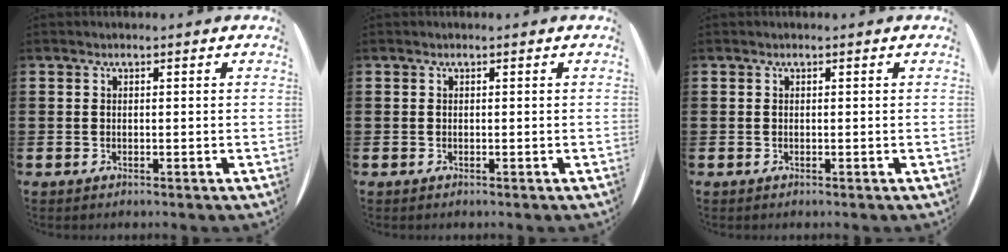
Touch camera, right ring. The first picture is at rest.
{"total": 0.0}
{"total": 0.0}